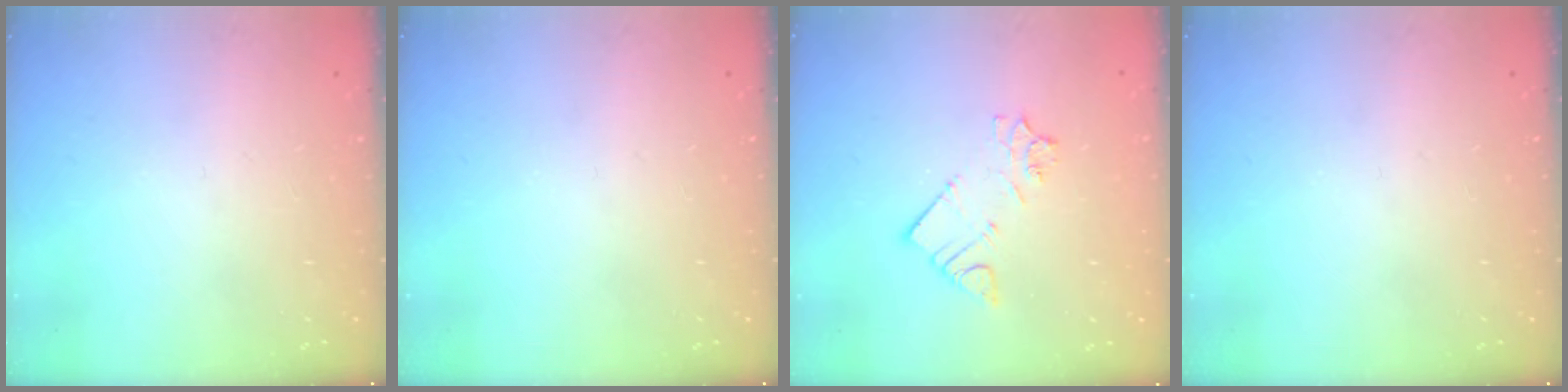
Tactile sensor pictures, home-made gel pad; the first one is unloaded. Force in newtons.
{"total": 0.0}
{"total": 5.1, "press": 5.1, "slide": 0.3}
{"total": 0.0}